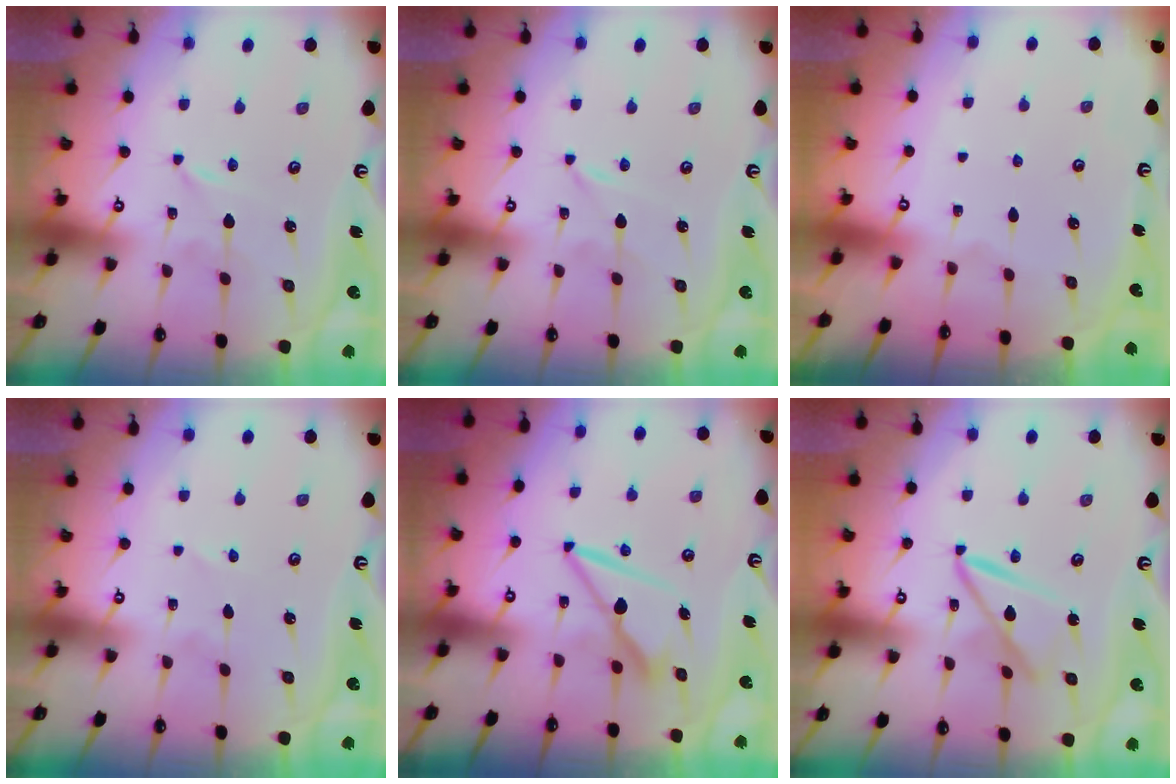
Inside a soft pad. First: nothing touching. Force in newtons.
{"total": 0.0}
{"total": 0.5, "press": 0.5, "slide": 0.1}
{"total": 2.5, "press": 2.5, "slide": 0.2}
{"total": 8.2, "press": 8.2, "slide": 0.7}
{"total": 9.2, "press": 9.2, "slide": 0.7}